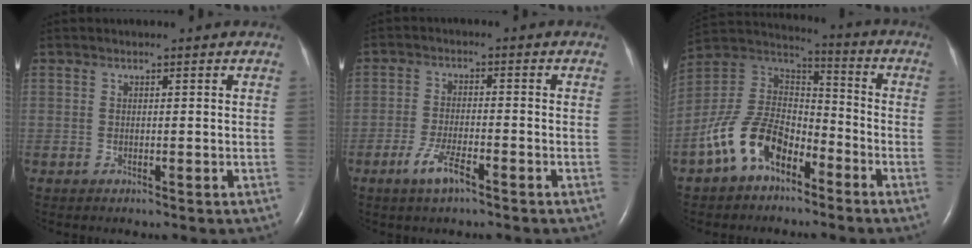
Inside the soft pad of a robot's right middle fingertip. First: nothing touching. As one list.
[{"total": 4.6, "force": [-2.9, 0.9, 3.5], "torque": [-0.078, -0.004, -0.055]}, {"total": 12.6, "force": [-7.0, 6.9, 7.8], "torque": [-0.178, 0.016, -0.140]}]